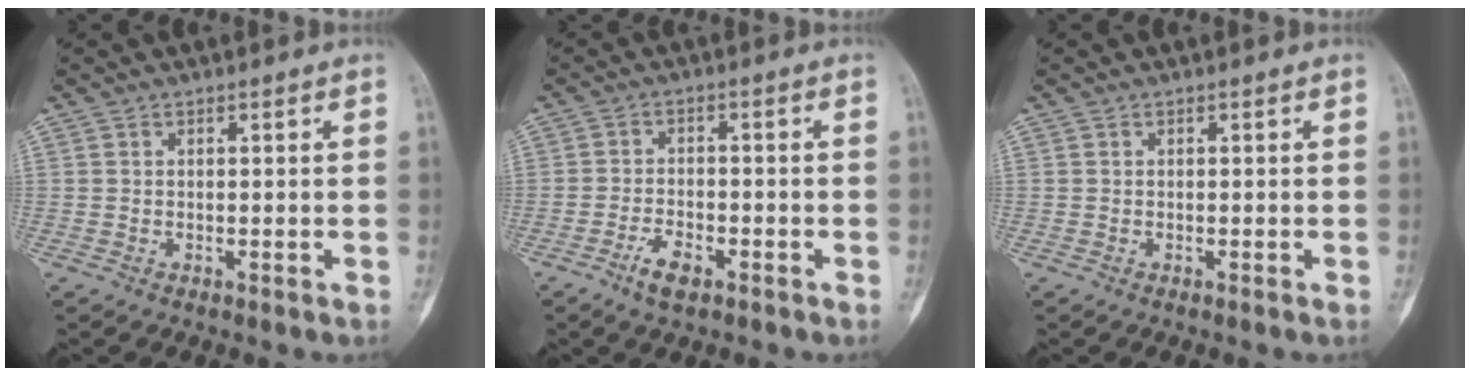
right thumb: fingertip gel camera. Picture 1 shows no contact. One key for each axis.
{"total": 4.2, "fx": -2.6, "fy": 1.8, "fz": 2.8, "tx": -0.054, "ty": 0.014, "tz": -0.047}
{"total": 0.0}